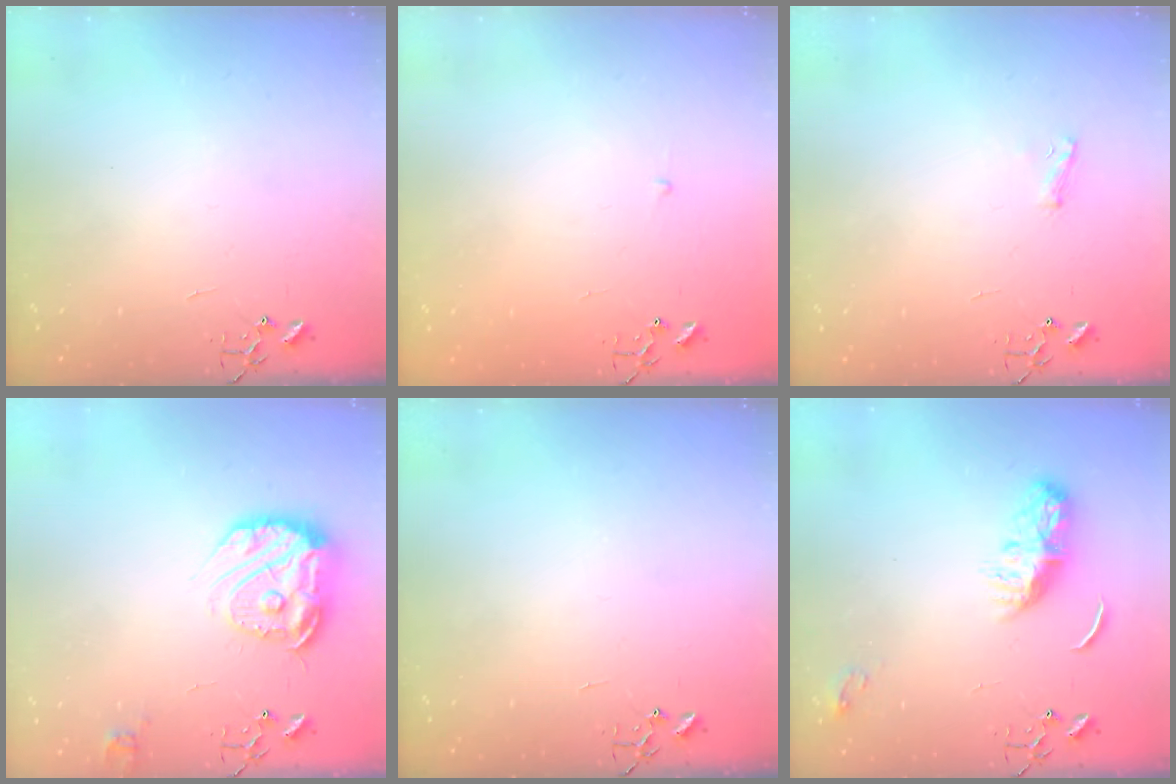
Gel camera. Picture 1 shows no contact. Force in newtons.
{"total": 2.3, "press": 2.3, "slide": 0.3}
{"total": 5.5, "press": 5.5, "slide": 0.7}
{"total": 17.2, "press": 17.1, "slide": 1.4}
{"total": 0.0}
{"total": 8.9, "press": 8.9, "slide": 0.1}